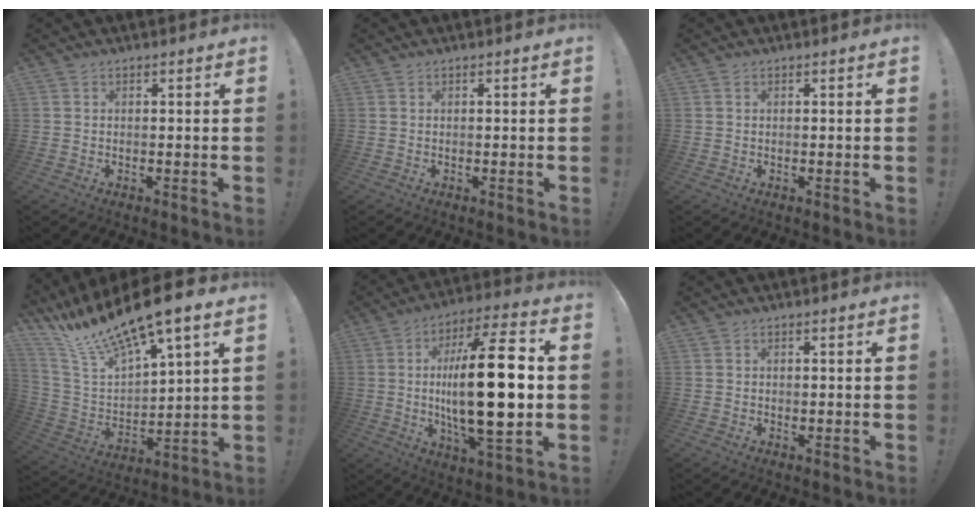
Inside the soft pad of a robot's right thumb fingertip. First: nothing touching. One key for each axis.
{"total": 0.0}
{"total": 0.0}
{"total": 16.9, "fx": 13.1, "fy": 4.4, "fz": 9.6, "tx": -0.187, "ty": -0.092, "tz": 0.228}
{"total": 25.9, "fx": 0.3, "fy": 8.2, "fz": 24.6, "tx": -0.419, "ty": -0.010, "tz": -0.005}
{"total": 0.6, "fx": 0.5, "fy": 0.3, "fz": 0.0, "tx": 0.000, "ty": 0.002, "tz": 0.009}